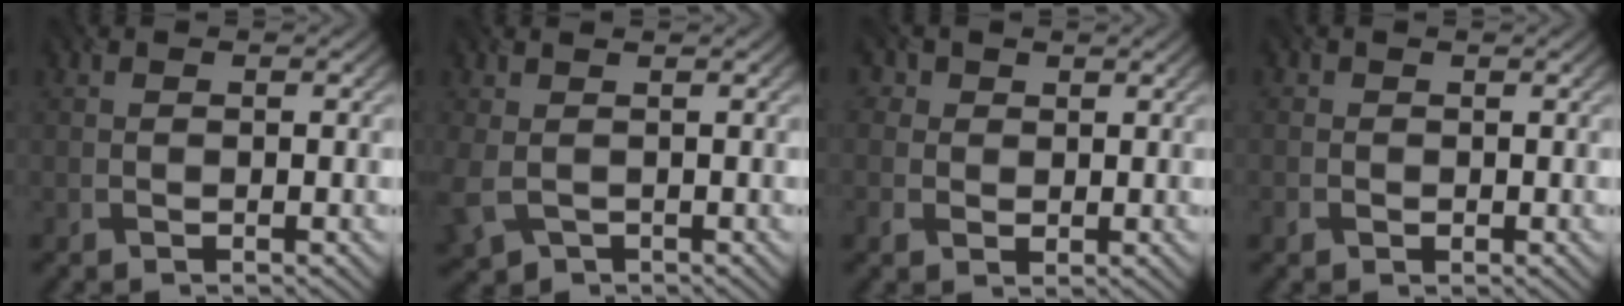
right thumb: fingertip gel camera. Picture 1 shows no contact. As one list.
[{"total": 3.9, "force": [-0.5, 2.4, 3.0], "torque": [-0.083, -0.010, -0.009]}, {"total": 2.6, "force": [0.7, 2.3, 1.0], "torque": [-0.026, 0.000, 0.010]}, {"total": 1.2, "force": [-0.3, 1.0, 0.4], "torque": [-0.010, -0.003, -0.009]}]